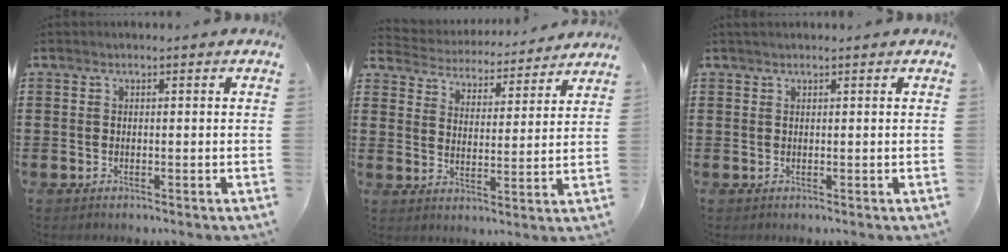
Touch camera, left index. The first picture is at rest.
{"total": 4.2, "force": [4.2, 0.1, -0.4], "torque": [-0.021, -0.036, 0.067]}
{"total": 0.5, "force": [0.5, 0.1, 0.2], "torque": [-0.005, 0.001, 0.010]}